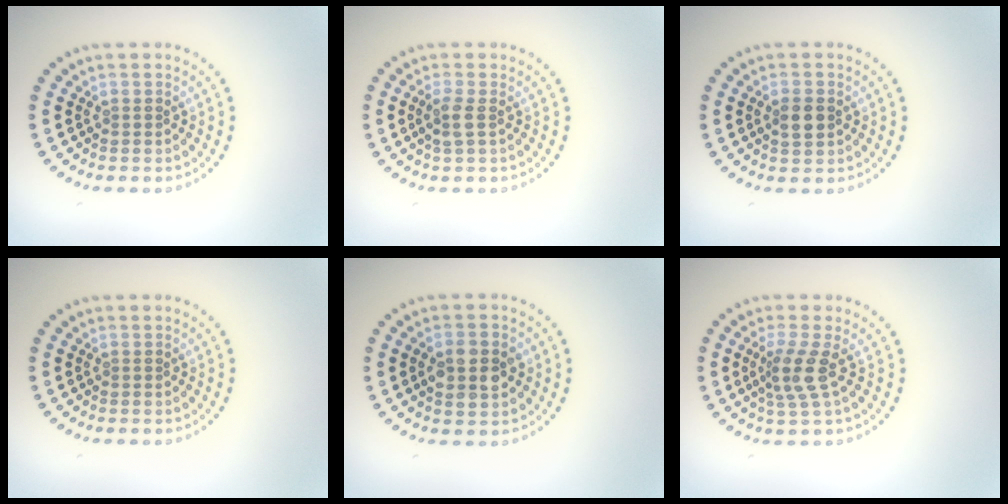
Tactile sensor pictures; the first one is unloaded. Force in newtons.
{"total": 1.6, "press": 1.5, "slide": 0.6}
{"total": 2.1, "press": 2.1, "slide": 0.2}
{"total": 0.0}
{"total": 4.4, "press": 4.4, "slide": 0.1}
{"total": 2.9, "press": 2.2, "slide": 1.9}